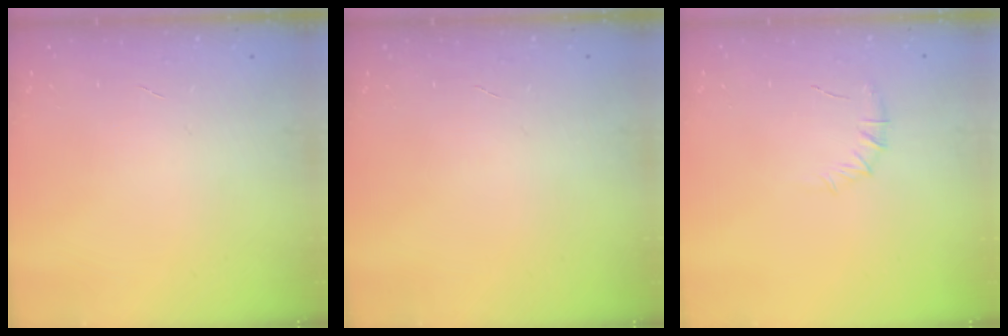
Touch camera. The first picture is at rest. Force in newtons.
{"total": 0.0}
{"total": 5.8, "press": 5.5, "slide": 1.8}